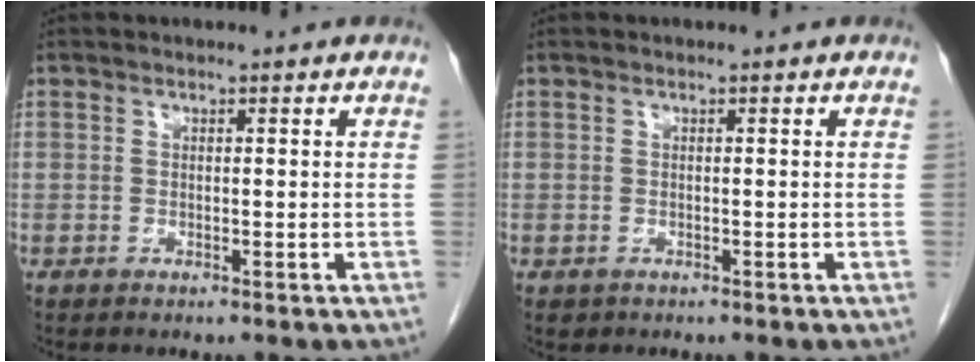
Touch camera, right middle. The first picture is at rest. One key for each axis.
{"total": 0.7, "fx": -0.3, "fy": 0.6, "fz": 0.1, "tx": -0.009, "ty": 0.003, "tz": 0.001}